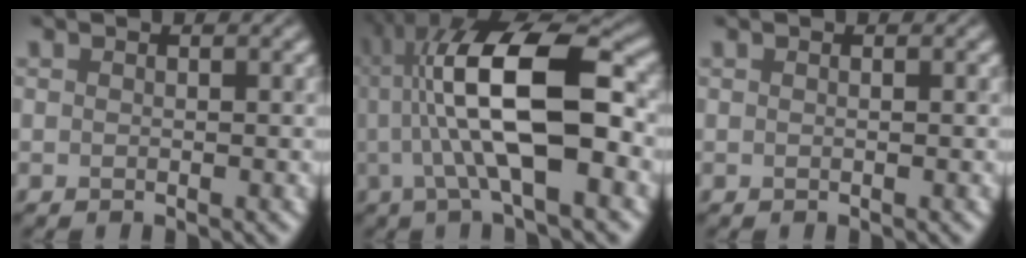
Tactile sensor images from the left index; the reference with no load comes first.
{"total": 11.6, "force": [0.1, 3.5, 11.1], "torque": [-0.189, 0.023, -0.006]}
{"total": 0.0}